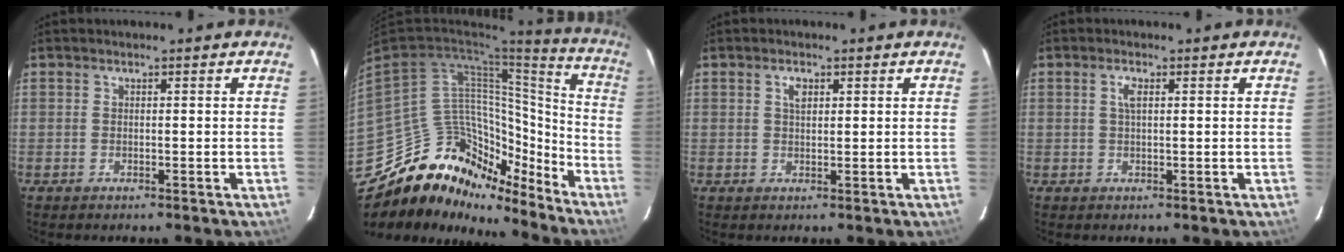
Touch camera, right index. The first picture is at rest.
{"total": 22.1, "force": [-16.8, 12.6, 7.0], "torque": [-0.144, 0.062, -0.259]}
{"total": 2.1, "force": [0.9, 1.1, 1.5], "torque": [-0.026, 0.004, 0.015]}
{"total": 1.9, "force": [0.6, 0.7, 1.7], "torque": [-0.033, 0.003, 0.010]}